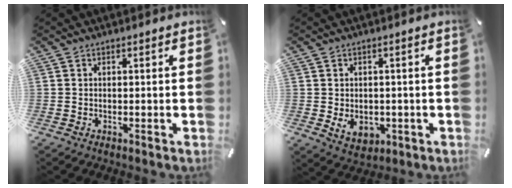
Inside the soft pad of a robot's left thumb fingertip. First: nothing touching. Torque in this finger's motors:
{"motor_torque": [0.32, 0.37, 0.51, 0.06, 0.06]}